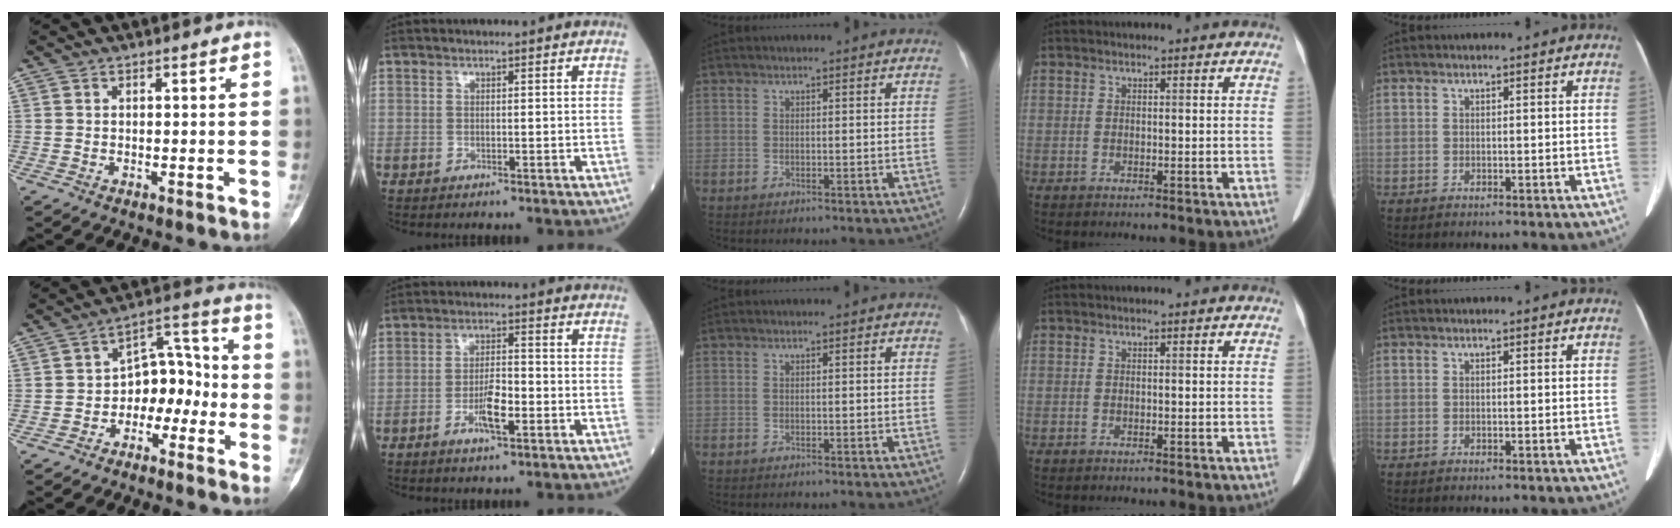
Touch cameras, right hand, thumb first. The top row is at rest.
{"thumb": {"total": 9.3, "force": [-2.7, 6.4, 6.1], "torque": [-0.049, 0.048, -0.057]}, "index": {"total": 5.0, "force": [-2.0, 1.1, 4.4], "torque": [-0.086, 0.001, -0.034]}}